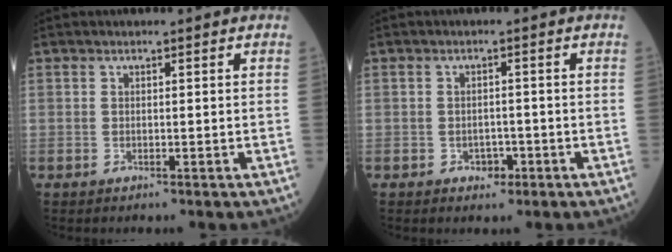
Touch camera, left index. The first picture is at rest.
{"total": 2.1, "force": [-1.1, 1.6, 1.0], "torque": [-0.013, 0.005, -0.010]}